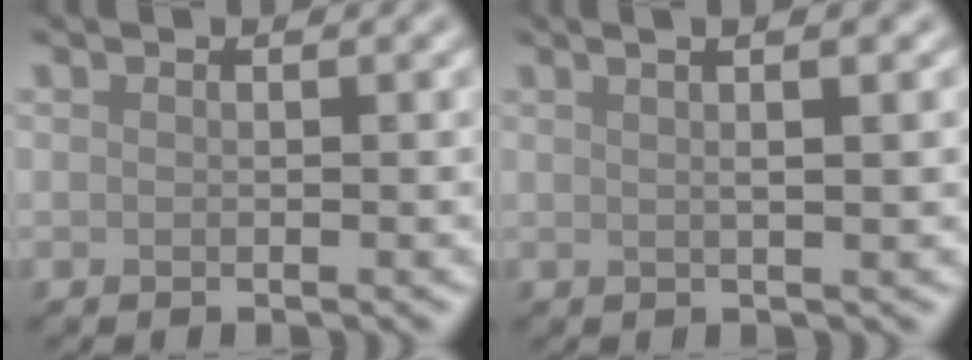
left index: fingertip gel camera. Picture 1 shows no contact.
{"total": 6.8, "force": [3.0, 2.9, 5.3], "torque": [-0.032, 0.041, 0.001]}